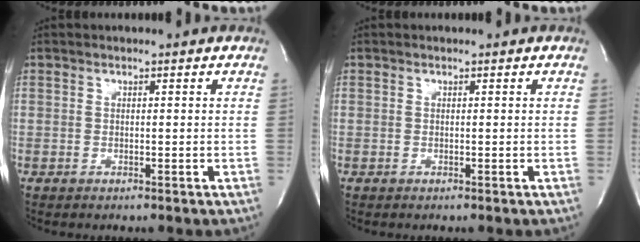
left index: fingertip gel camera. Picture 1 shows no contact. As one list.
[{"total": 0.0}]